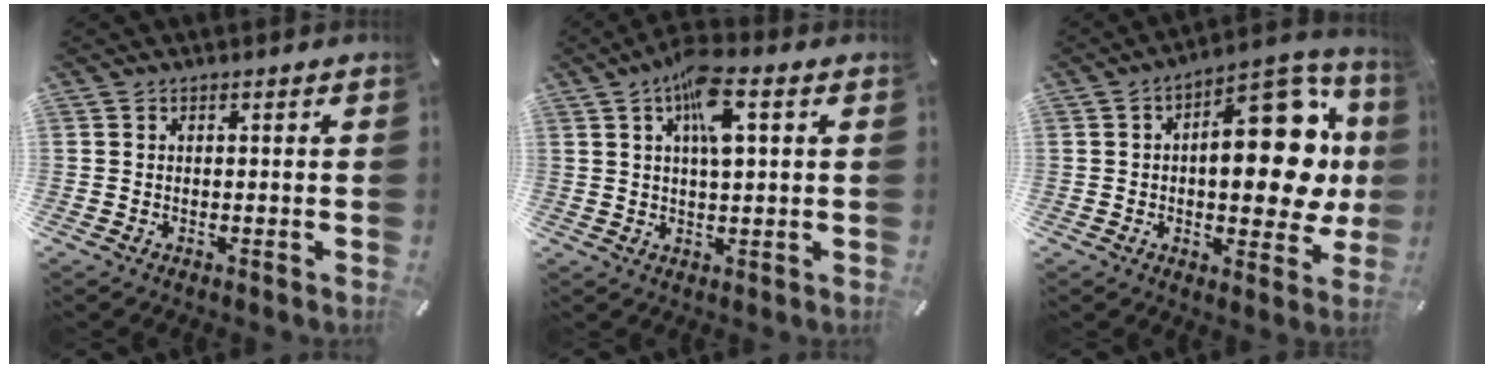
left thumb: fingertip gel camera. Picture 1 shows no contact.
{"total": 9.4, "force": [3.4, 3.0, 8.2], "torque": [-0.147, 0.003, 0.056]}
{"total": 22.0, "force": [3.3, 11.1, 18.7], "torque": [-0.217, -0.032, 0.054]}